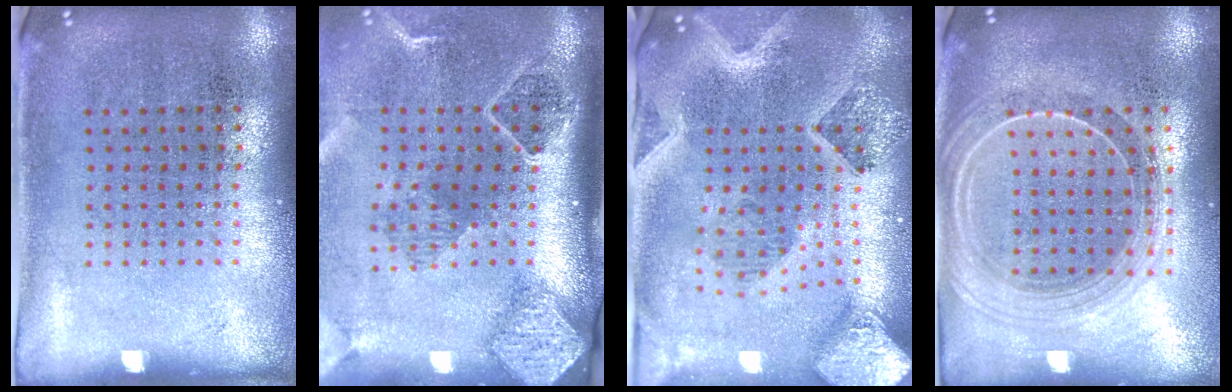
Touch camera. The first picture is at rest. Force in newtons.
{"total": 2.7, "press": 2.0, "slide": 1.9}
{"total": 4.3, "press": 3.3, "slide": 2.7}
{"total": 2.2, "press": 1.9, "slide": 1.0}